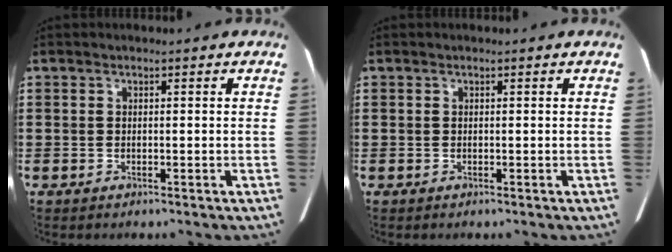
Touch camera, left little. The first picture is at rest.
{"total": 0.0}